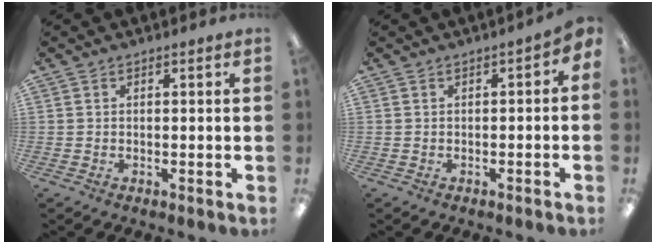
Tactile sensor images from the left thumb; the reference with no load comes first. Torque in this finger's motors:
{"motor_torque": [0.19, 1.17, 0.89, 0.19, 0.03]}